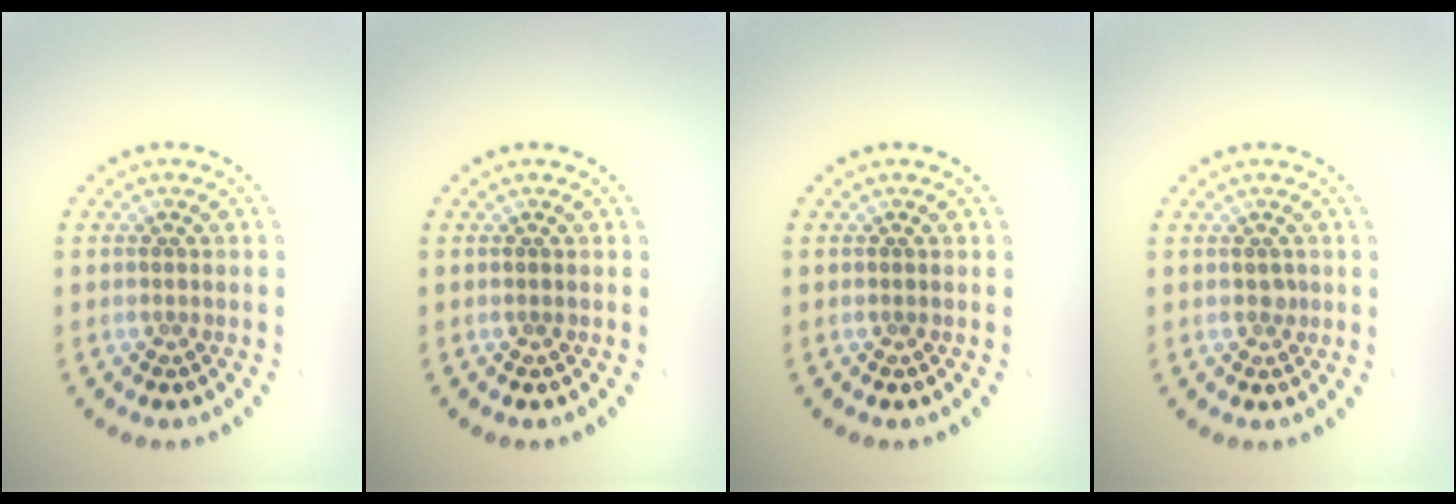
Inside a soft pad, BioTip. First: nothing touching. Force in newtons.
{"total": 0.0}
{"total": 0.0}
{"total": 0.6, "press": 0.5, "slide": 0.3}